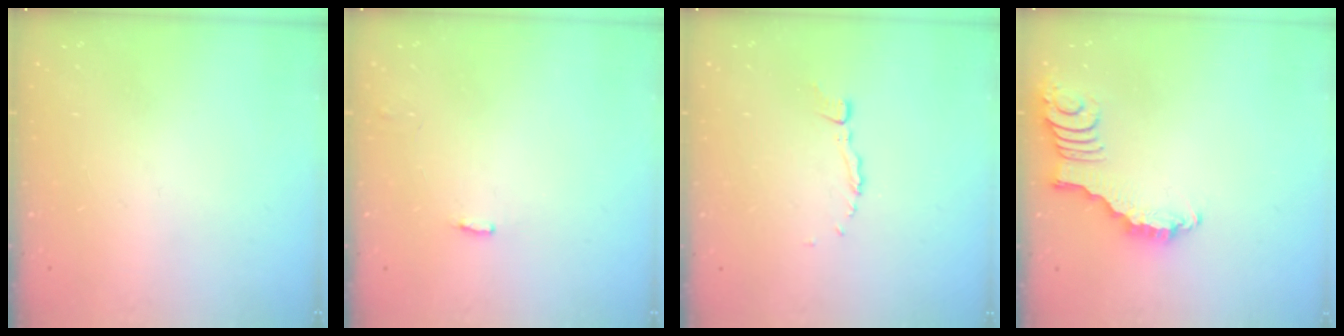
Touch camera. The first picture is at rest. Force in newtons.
{"total": 1.3, "press": 1.3, "slide": 0.2}
{"total": 3.9, "press": 3.9, "slide": 0.5}
{"total": 2.6, "press": 2.6, "slide": 0.3}